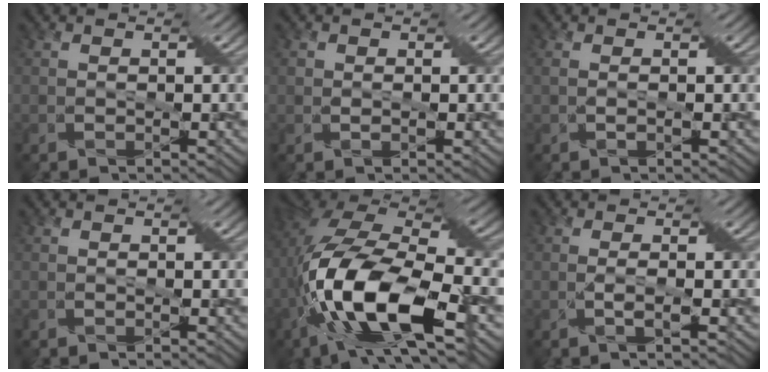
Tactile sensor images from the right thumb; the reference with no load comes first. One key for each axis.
{"total": 1.1, "fx": 0.2, "fy": 1.0, "fz": 0.5, "tx": 0.000, "ty": 0.006, "tz": -0.001}
{"total": 1.5, "fx": 0.0, "fy": 0.7, "fz": 1.4, "tx": -0.029, "ty": -0.006, "tz": 0.003}
{"total": 0.0}
{"total": 17.5, "fx": -4.9, "fy": 6.9, "fz": 15.3, "tx": -0.327, "ty": -0.002, "tz": -0.086}
{"total": 1.3, "fx": -0.2, "fy": -0.7, "fz": 1.1, "tx": -0.025, "ty": 0.003, "tz": -0.002}